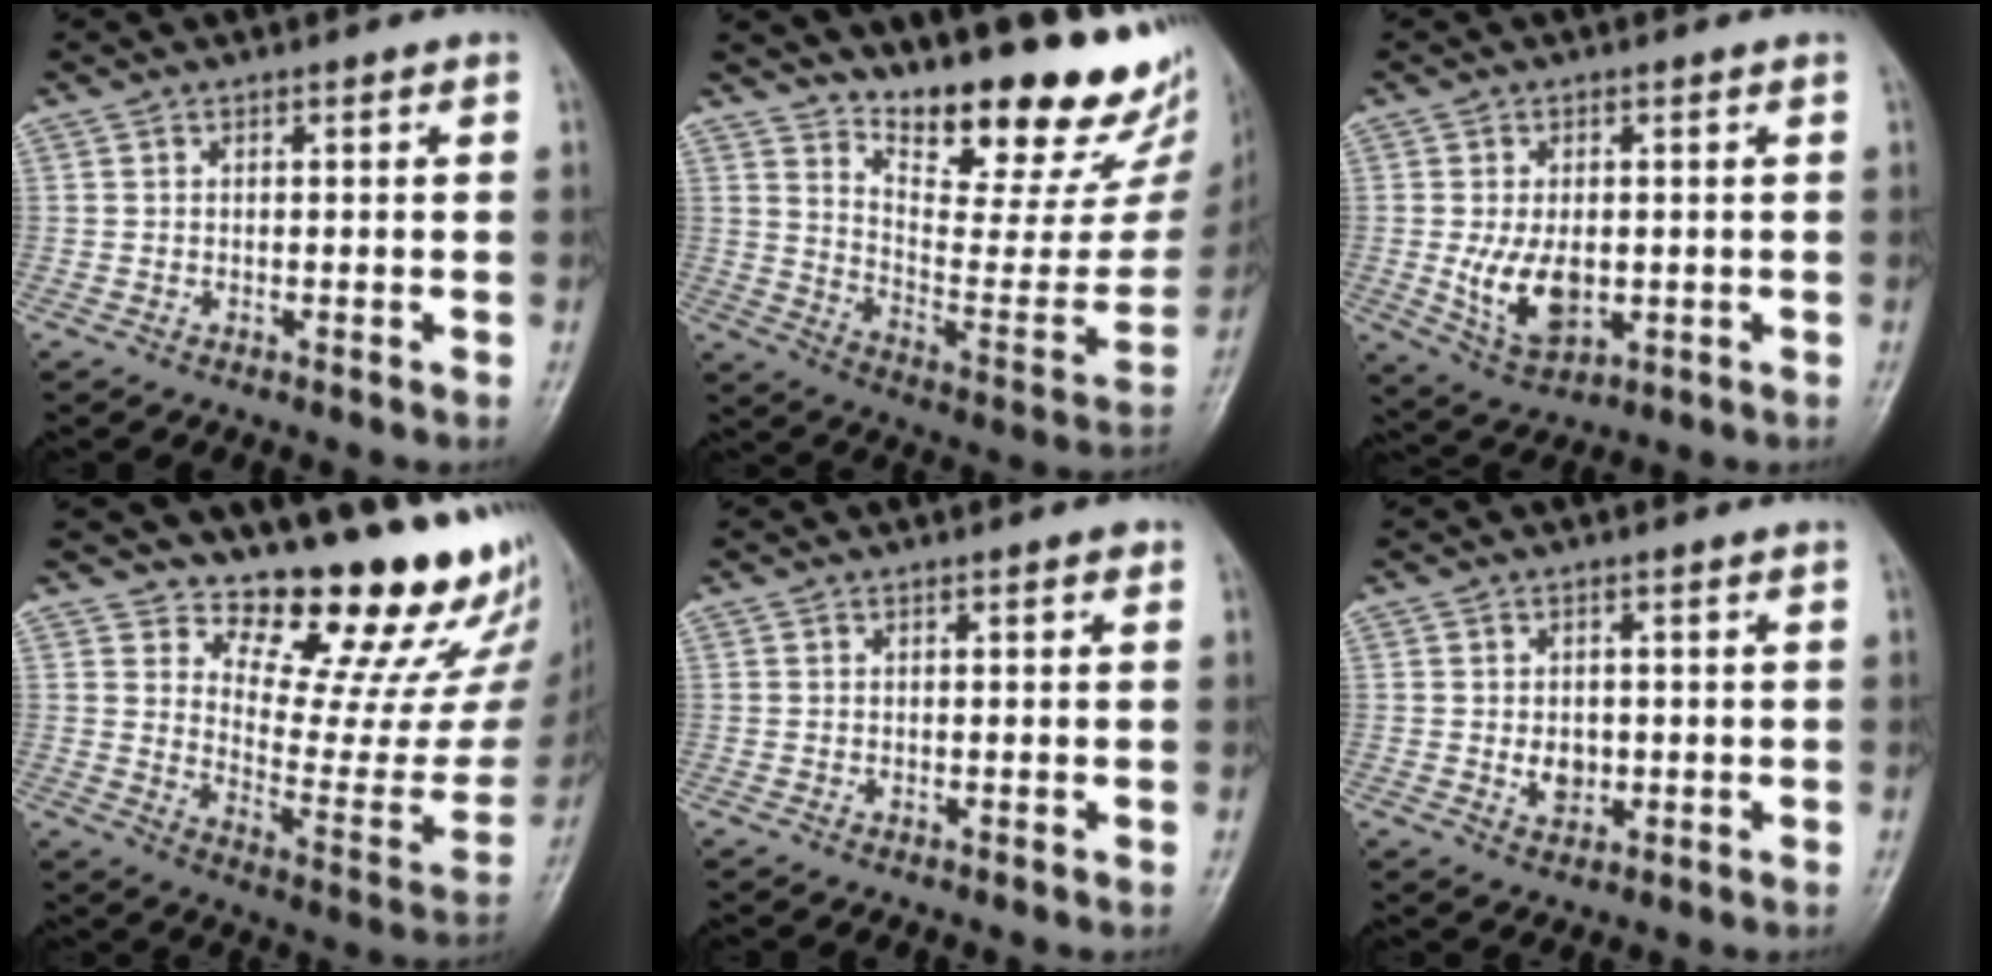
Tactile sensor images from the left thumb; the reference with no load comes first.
{"total": 25.1, "force": [19.6, 8.0, 13.5], "torque": [-0.164, -0.132, 0.281]}
{"total": 8.3, "force": [-0.5, 4.9, 6.7], "torque": [-0.110, -0.013, 0.005]}
{"total": 19.6, "force": [17.6, 5.3, 6.7], "torque": [-0.038, -0.180, 0.229]}
{"total": 1.0, "force": [0.5, 0.3, 0.7], "torque": [-0.009, 0.000, 0.005]}
{"total": 3.2, "force": [0.0, 2.4, 2.1], "torque": [-0.024, -0.003, 0.007]}